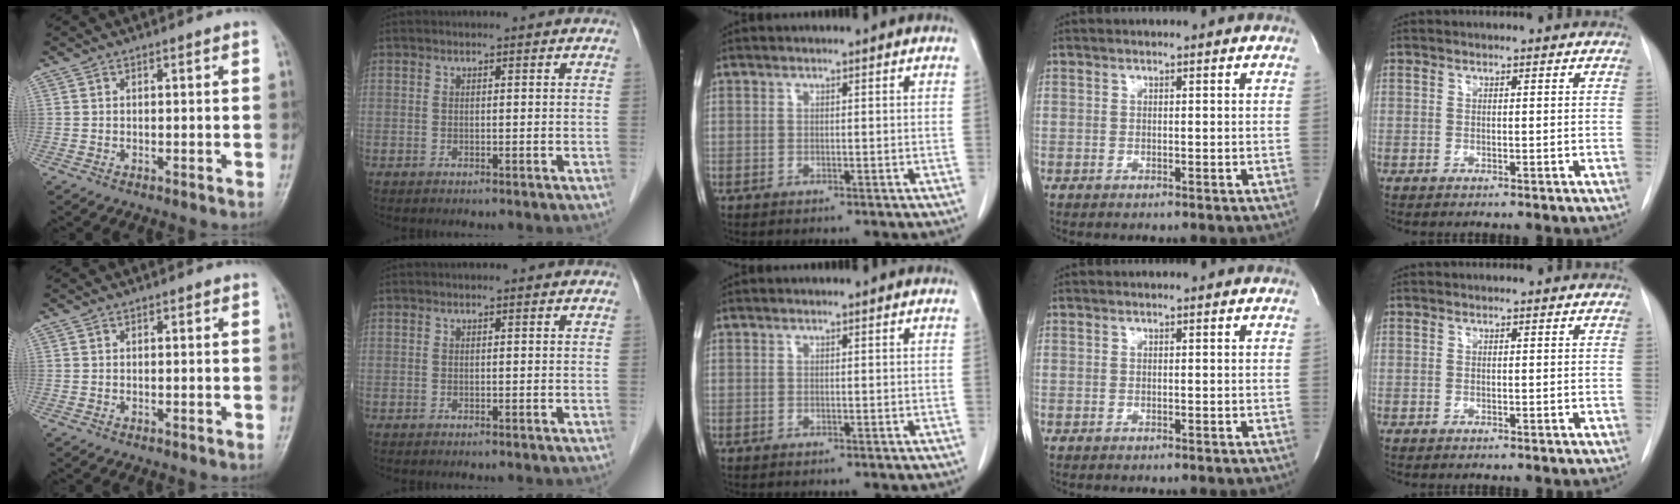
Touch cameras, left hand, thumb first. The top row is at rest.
{}